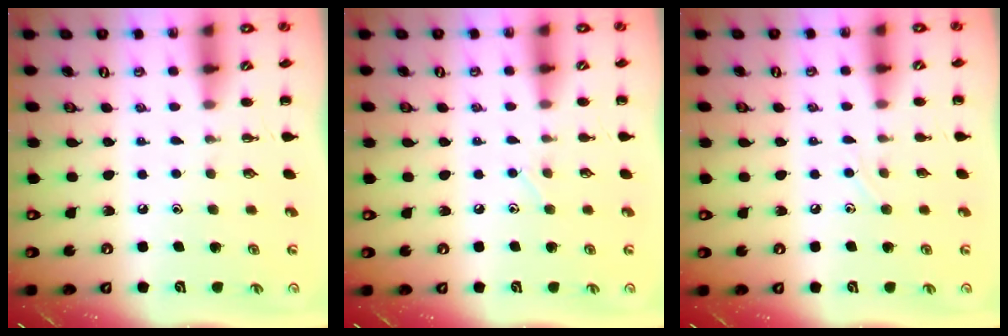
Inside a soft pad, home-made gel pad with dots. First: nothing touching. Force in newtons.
{"total": 4.2, "press": 4.0, "slide": 1.3}
{"total": 3.1, "press": 3.0, "slide": 1.0}